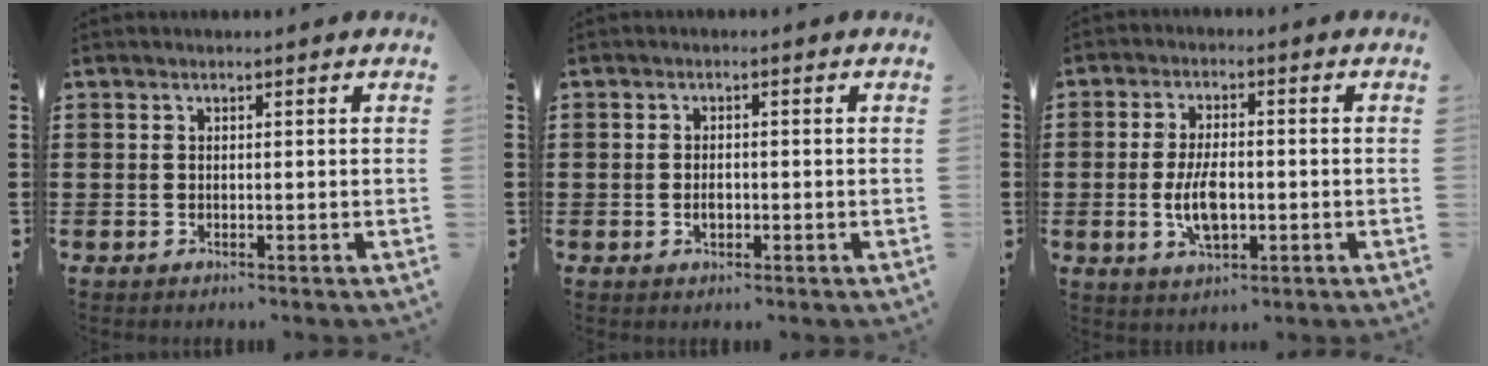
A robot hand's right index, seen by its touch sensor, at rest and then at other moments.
{"total": 1.8, "force": [-0.5, 1.0, 1.4], "torque": [-0.027, 0.002, -0.009]}
{"total": 6.3, "force": [-1.1, 3.1, 5.4], "torque": [-0.115, 0.000, -0.022]}